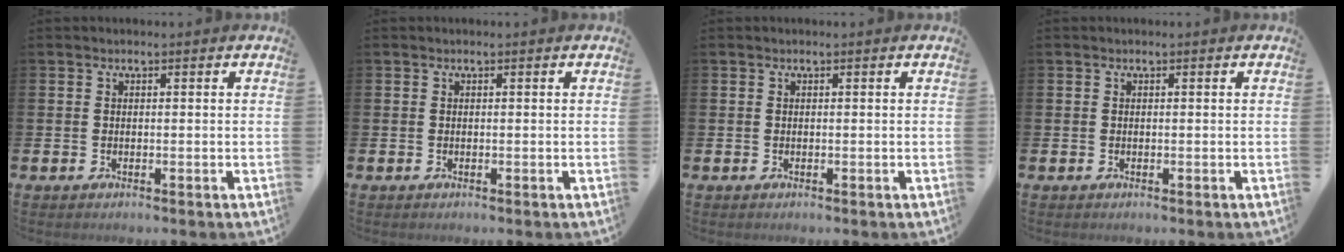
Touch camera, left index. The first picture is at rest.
{"total": 0.0}
{"total": 0.0}
{"total": 0.0}